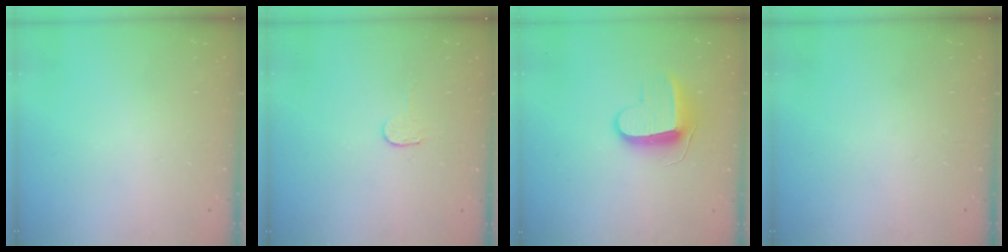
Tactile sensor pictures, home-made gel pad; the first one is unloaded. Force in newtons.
{"total": 2.3, "press": 2.3, "slide": 0.2}
{"total": 9.3, "press": 9.3, "slide": 0.4}
{"total": 0.0}